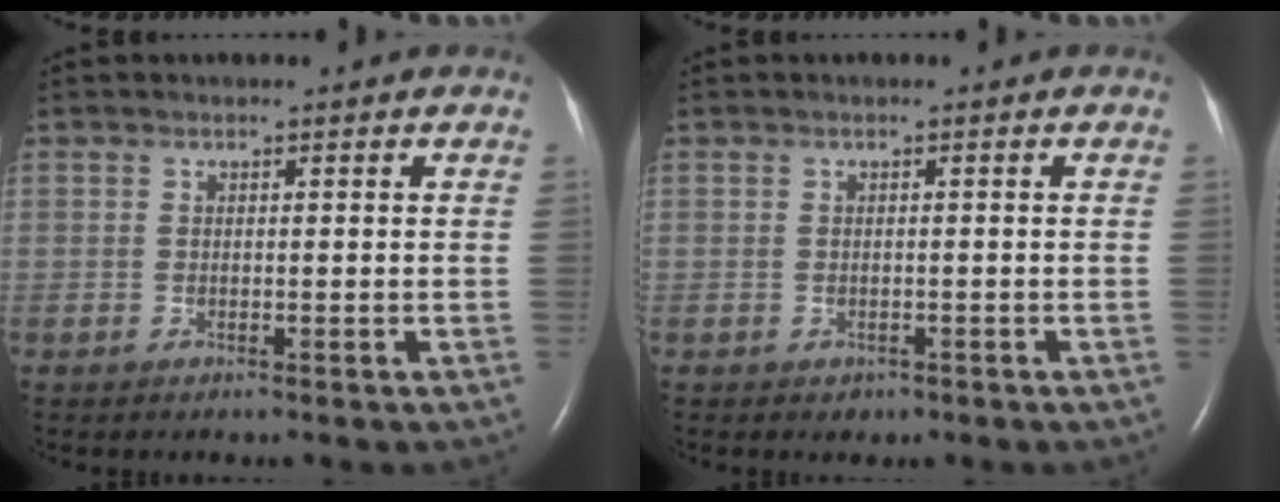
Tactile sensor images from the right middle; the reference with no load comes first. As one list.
[{"total": 0.8, "force": [-0.4, 0.7, 0.2], "torque": [-0.005, 0.001, -0.002]}]